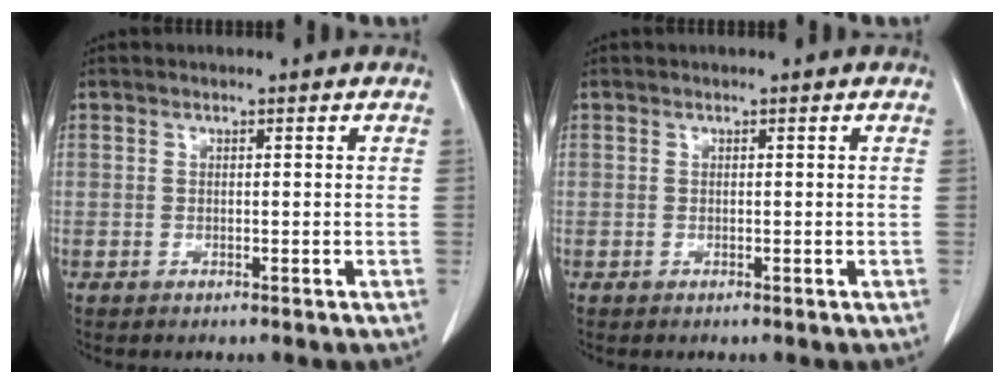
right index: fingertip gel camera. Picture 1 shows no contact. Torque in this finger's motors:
{"motor_torque": [0.00, 0.00, 0.00, 0.00]}